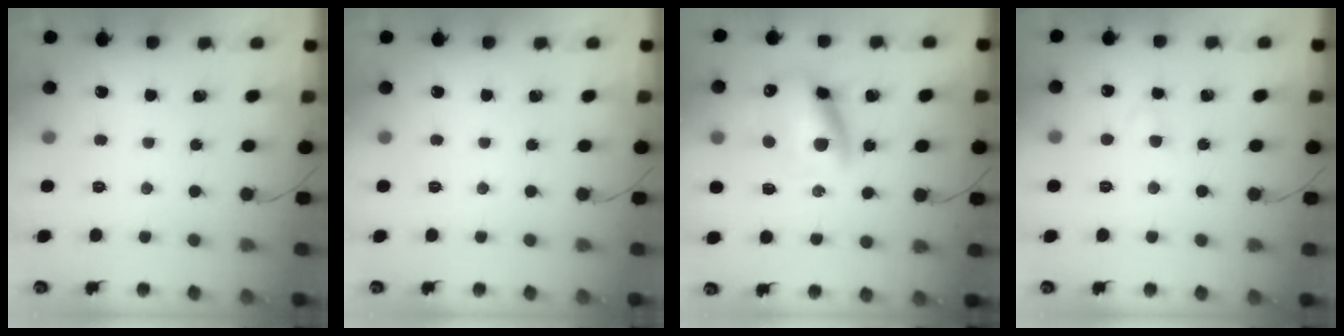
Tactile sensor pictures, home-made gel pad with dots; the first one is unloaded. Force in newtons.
{"total": 0.0}
{"total": 14.6, "press": 14.2, "slide": 3.1}
{"total": 2.0, "press": 1.7, "slide": 1.0}